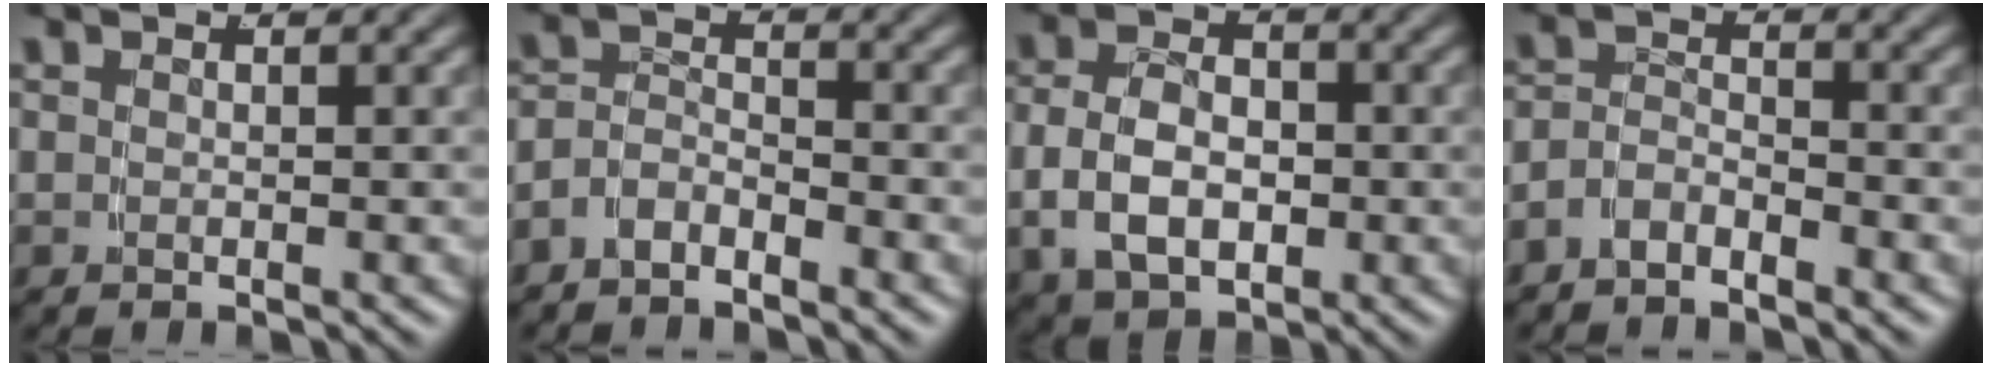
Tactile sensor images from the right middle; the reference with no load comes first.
{"total": 3.6, "force": [-2.7, 2.2, 1.0], "torque": [-0.016, -0.009, -0.050]}
{"total": 6.6, "force": [-0.8, 4.8, 4.5], "torque": [-0.086, -0.010, -0.007]}
{"total": 3.2, "force": [-2.6, 1.7, 0.8], "torque": [-0.013, -0.010, -0.048]}